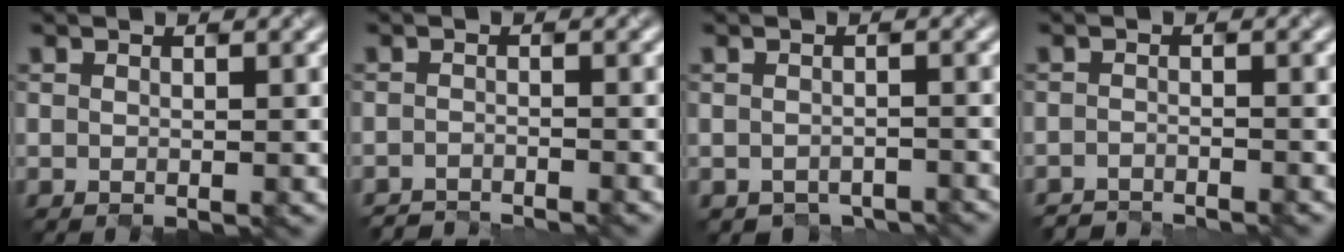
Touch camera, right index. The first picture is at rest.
{"total": 2.4, "force": [-2.4, -0.1, 0.0], "torque": [0.008, -0.005, -0.040]}
{"total": 2.2, "force": [-2.1, 0.6, 0.0], "torque": [0.006, -0.011, -0.022]}
{"total": 2.4, "force": [-2.3, -0.1, -0.1], "torque": [0.010, -0.005, -0.039]}